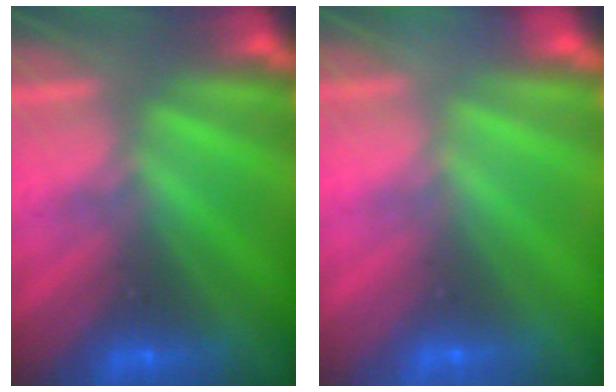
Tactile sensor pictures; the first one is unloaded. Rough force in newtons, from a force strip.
{"total": 7.8}